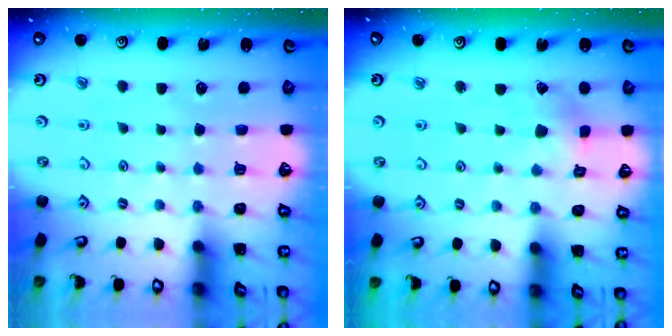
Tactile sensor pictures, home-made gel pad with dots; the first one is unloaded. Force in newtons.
{"total": 2.9, "press": 2.9, "slide": 0.2}